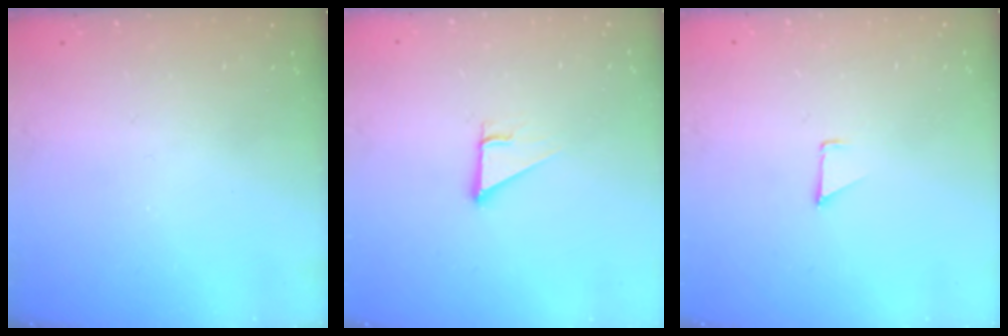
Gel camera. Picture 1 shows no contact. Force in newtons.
{"total": 3.0, "press": 3.0, "slide": 0.1}
{"total": 0.9, "press": 0.8, "slide": 0.1}